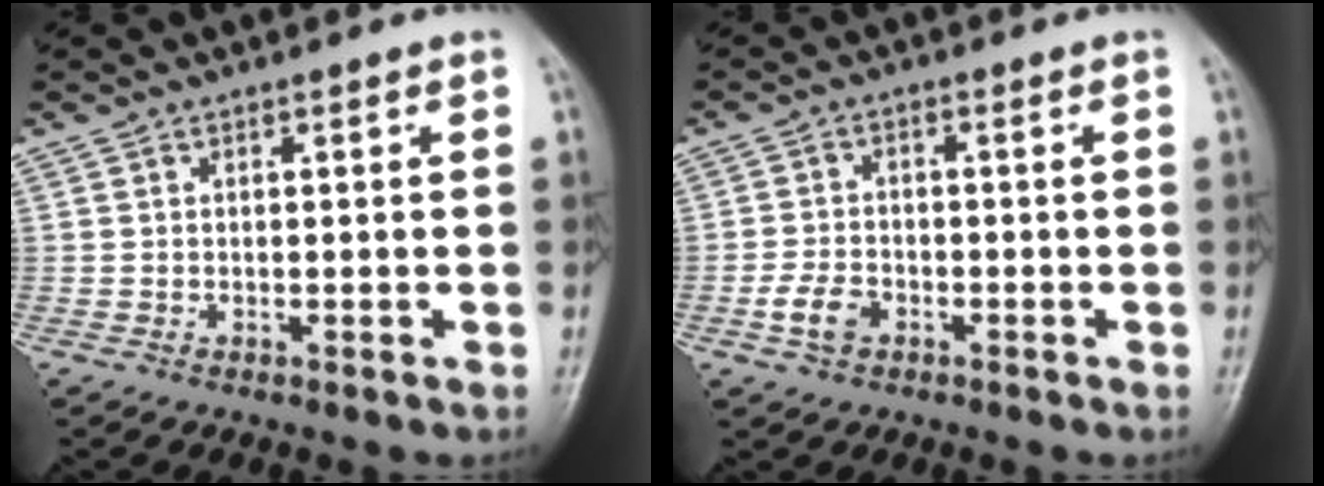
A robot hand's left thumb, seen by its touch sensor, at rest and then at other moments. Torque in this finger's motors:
{"motor_torque": [0.10, 0.28, 0.25, -0.03, 0.26]}